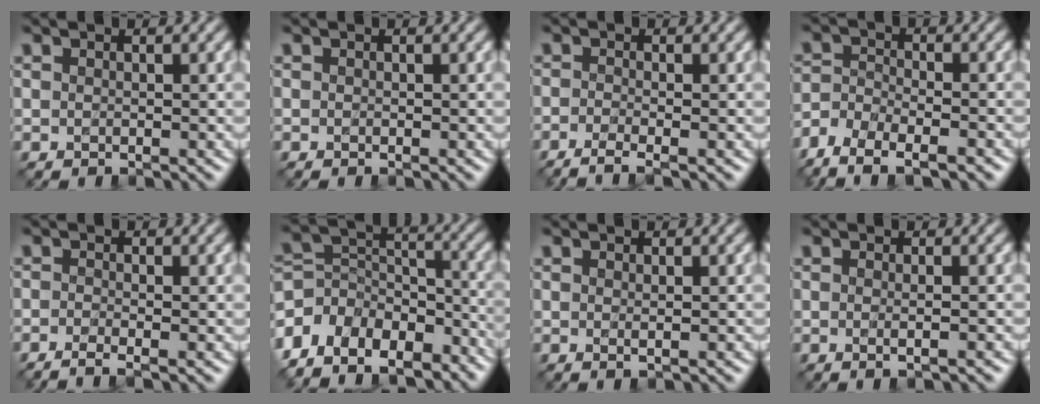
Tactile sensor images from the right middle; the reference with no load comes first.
{"total": 0.0}
{"total": 2.6, "force": [-1.7, 0.6, 1.9], "torque": [-0.033, -0.008, -0.044]}
{"total": 7.5, "force": [-5.8, 2.8, 3.8], "torque": [-0.065, -0.010, -0.095]}
{"total": 2.2, "force": [-1.4, 0.5, 1.6], "torque": [-0.022, -0.010, -0.038]}
{"total": 10.0, "force": [-7.2, 5.8, 3.7], "torque": [-0.082, 0.001, -0.123]}
{"total": 0.8, "force": [-0.1, 0.2, 0.8], "torque": [-0.012, -0.001, -0.002]}
{"total": 2.2, "force": [-0.2, 0.9, 2.0], "torque": [-0.016, -0.003, -0.012]}